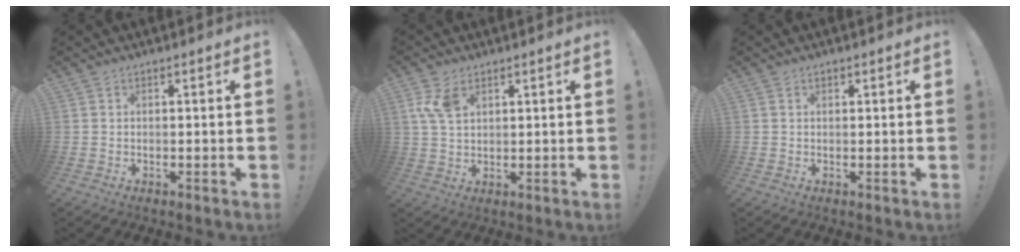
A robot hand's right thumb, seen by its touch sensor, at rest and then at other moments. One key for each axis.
{"total": 6.7, "fx": 3.0, "fy": 3.8, "fz": 4.6, "tx": -0.086, "ty": -0.005, "tz": 0.057}
{"total": 0.5, "fx": 0.4, "fy": 0.3, "fz": 0.1, "tx": 0.000, "ty": 0.000, "tz": 0.006}